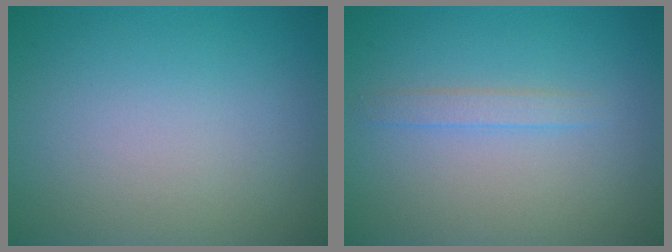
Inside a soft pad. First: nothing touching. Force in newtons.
{"total": 1.2, "press": 1.2, "slide": 0.0}